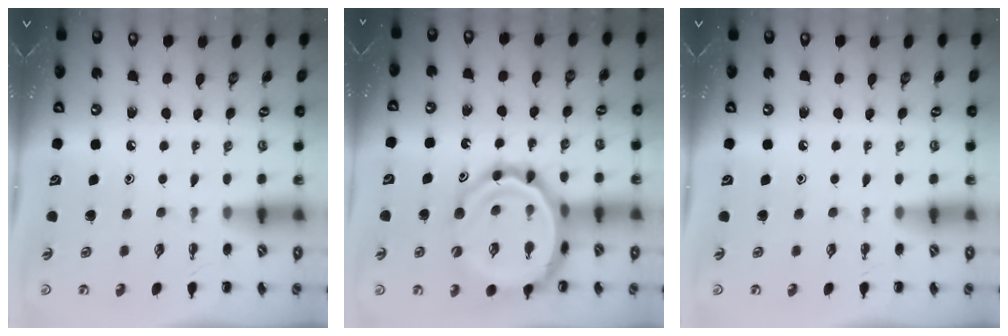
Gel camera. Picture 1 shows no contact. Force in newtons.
{"total": 21.2, "press": 20.9, "slide": 3.5}
{"total": 0.0}